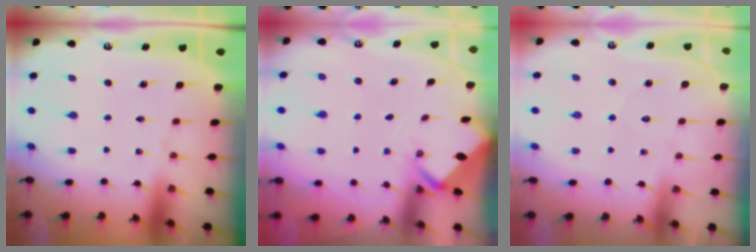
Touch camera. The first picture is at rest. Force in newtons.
{"total": 2.4, "press": 2.4, "slide": 0.2}
{"total": 4.6, "press": 4.5, "slide": 0.5}